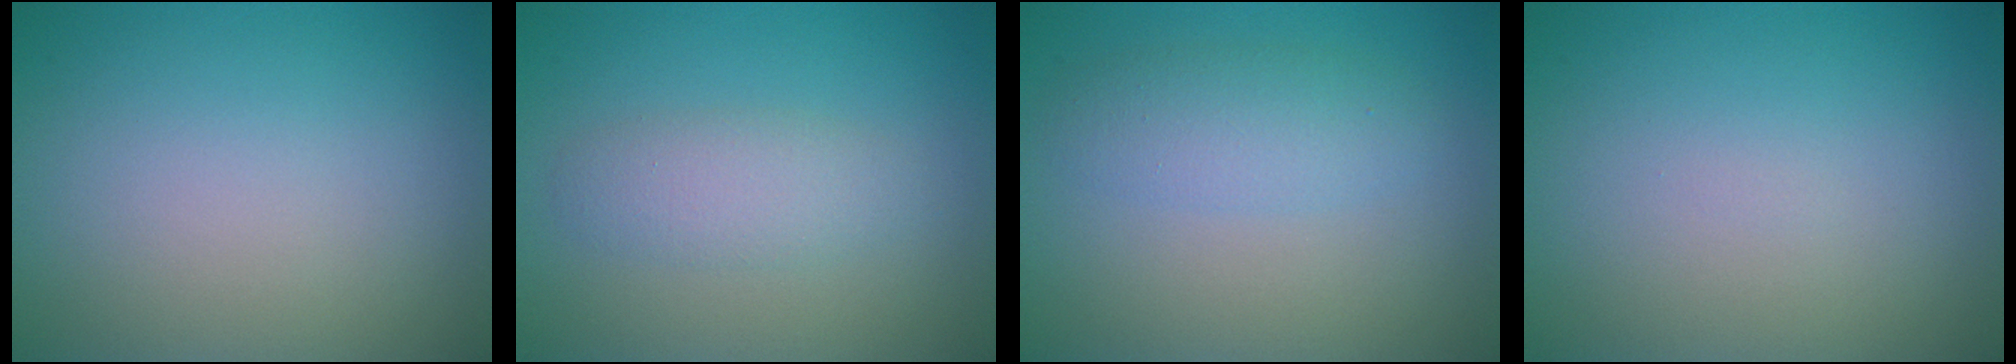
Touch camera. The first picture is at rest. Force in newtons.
{"total": 2.4, "press": 2.4, "slide": 0.2}
{"total": 2.8, "press": 2.8, "slide": 0.0}
{"total": 0.0}